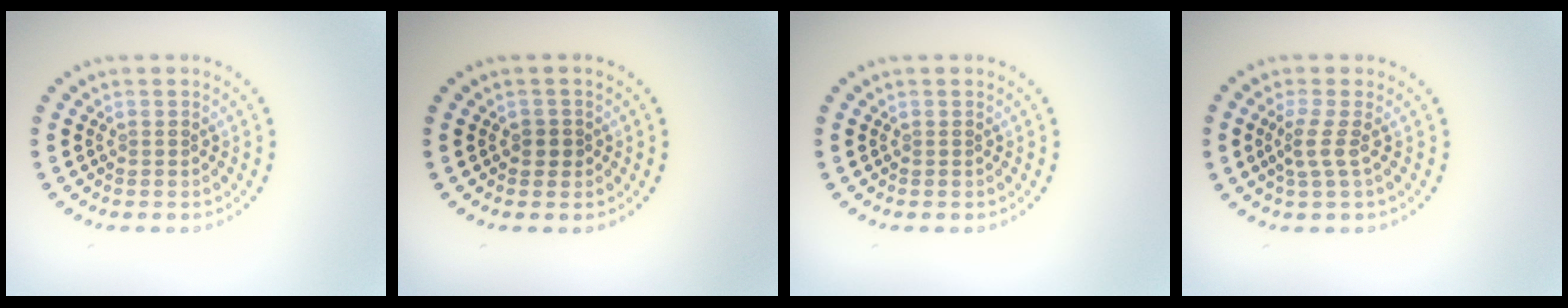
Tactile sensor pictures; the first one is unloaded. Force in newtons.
{"total": 1.2, "press": 1.0, "slide": 0.6}
{"total": 0.0}
{"total": 1.9, "press": 1.3, "slide": 1.3}